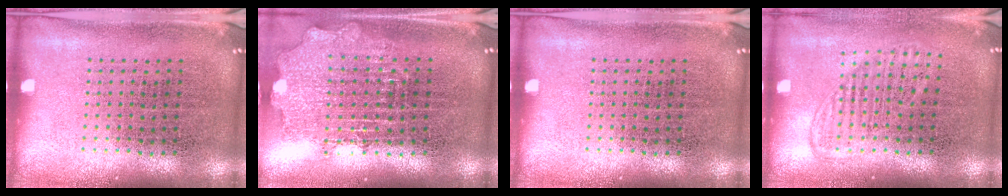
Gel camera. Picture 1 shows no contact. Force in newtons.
{"total": 1.8, "press": 1.4, "slide": 1.1}
{"total": 0.0}
{"total": 1.3, "press": 1.2, "slide": 0.6}